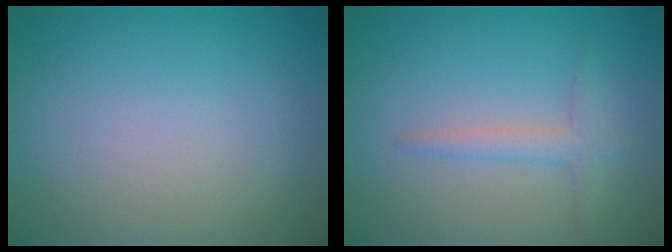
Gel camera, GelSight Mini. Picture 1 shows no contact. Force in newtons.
{"total": 1.7, "press": 1.7, "slide": 0.1}